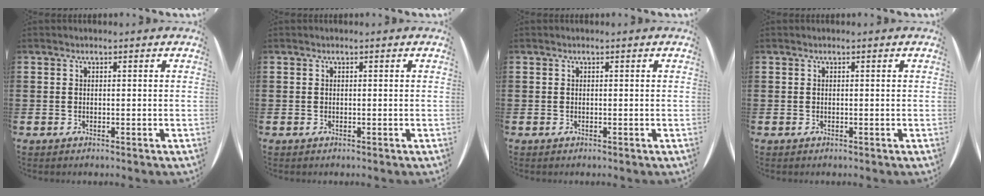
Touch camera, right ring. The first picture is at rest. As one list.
[{"total": 0.0}, {"total": 0.0}, {"total": 0.0}]